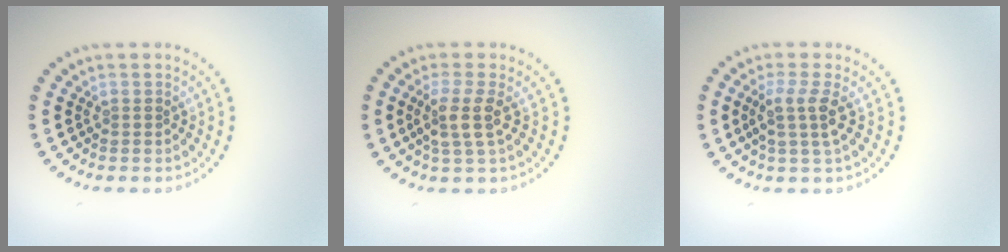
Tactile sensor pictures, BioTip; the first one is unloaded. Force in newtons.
{"total": 2.6, "press": 2.1, "slide": 1.6}
{"total": 2.6, "press": 2.0, "slide": 1.6}